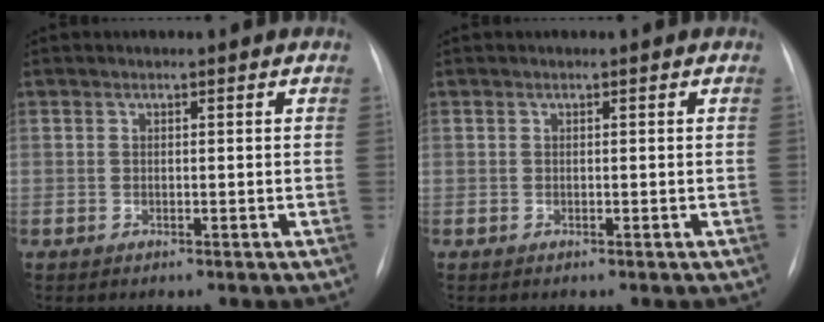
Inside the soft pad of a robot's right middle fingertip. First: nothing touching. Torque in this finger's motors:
{"motor_torque": [-0.05, -0.02, 0.00, 0.00]}